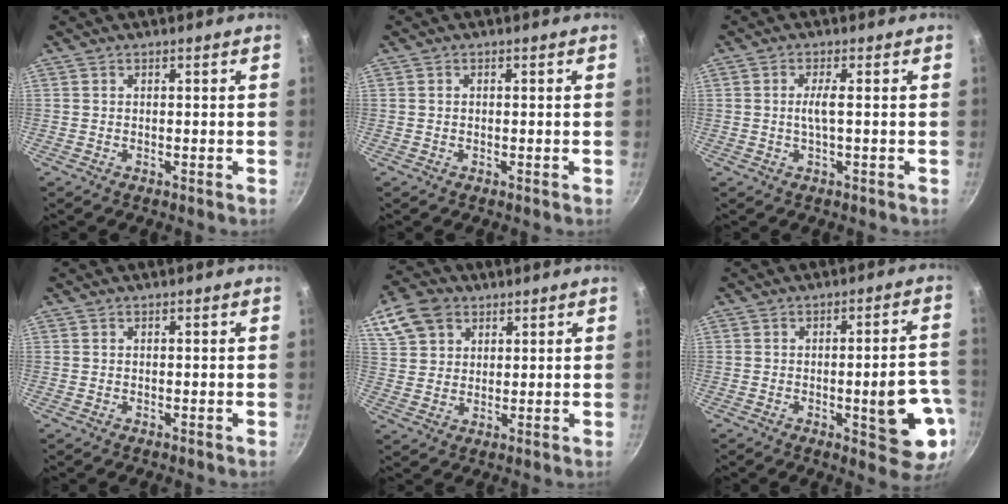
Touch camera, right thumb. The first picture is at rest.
{"total": 0.6, "force": [0.0, 0.5, 0.4], "torque": [-0.005, 0.003, -0.001]}
{"total": 2.7, "force": [-0.1, 0.2, 2.7], "torque": [-0.061, 0.003, -0.001]}
{"total": 0.0}
{"total": 12.5, "force": [6.2, 9.3, 5.4], "torque": [-0.115, 0.012, 0.117]}
{"total": 13.0, "force": [-3.2, 4.3, 11.9], "torque": [-0.116, 0.016, -0.038]}